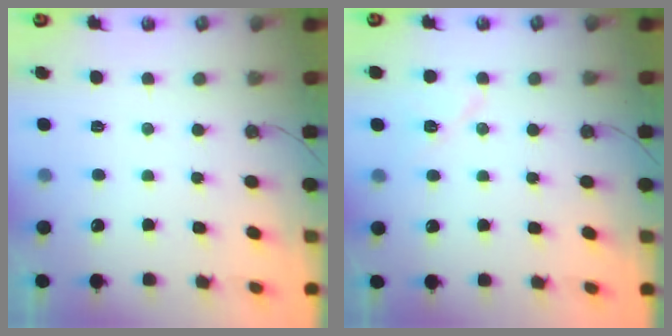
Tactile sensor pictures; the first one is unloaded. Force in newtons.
{"total": 7.2, "press": 7.0, "slide": 1.8}